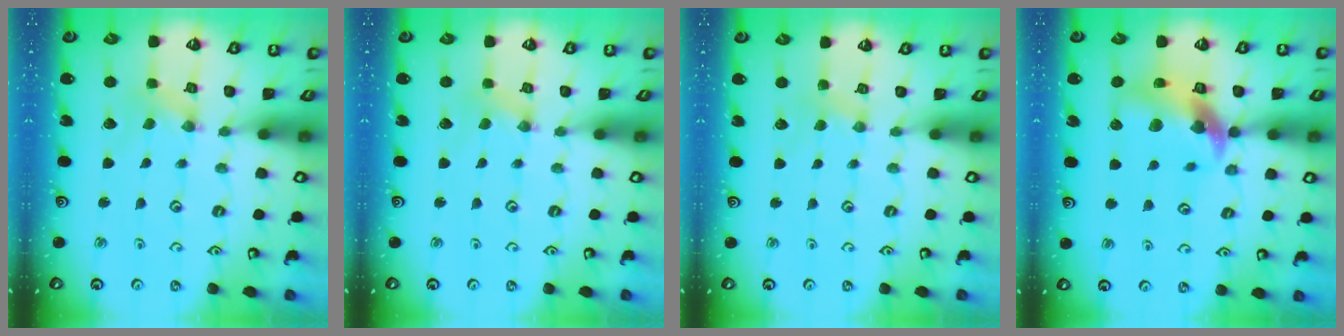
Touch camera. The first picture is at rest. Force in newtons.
{"total": 0.8, "press": 0.8, "slide": 0.2}
{"total": 2.2, "press": 2.1, "slide": 0.4}
{"total": 14.5, "press": 14.4, "slide": 2.0}